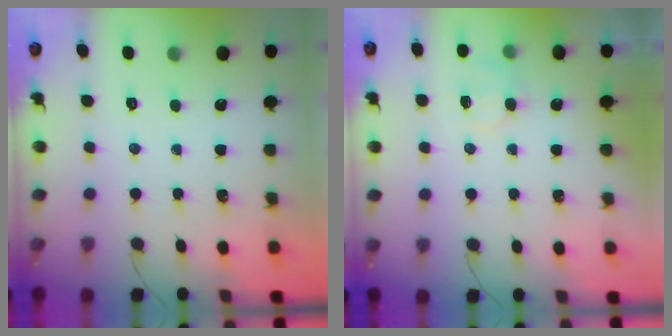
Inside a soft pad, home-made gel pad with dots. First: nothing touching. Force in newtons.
{"total": 6.1, "press": 6.0, "slide": 1.2}